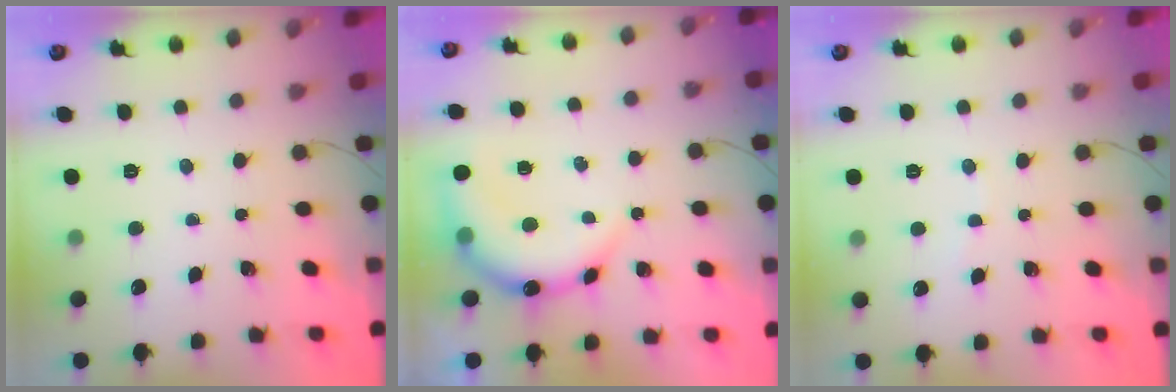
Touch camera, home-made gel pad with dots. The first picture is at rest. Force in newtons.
{"total": 10.9, "press": 10.8, "slide": 1.5}
{"total": 2.9, "press": 2.9, "slide": 0.7}